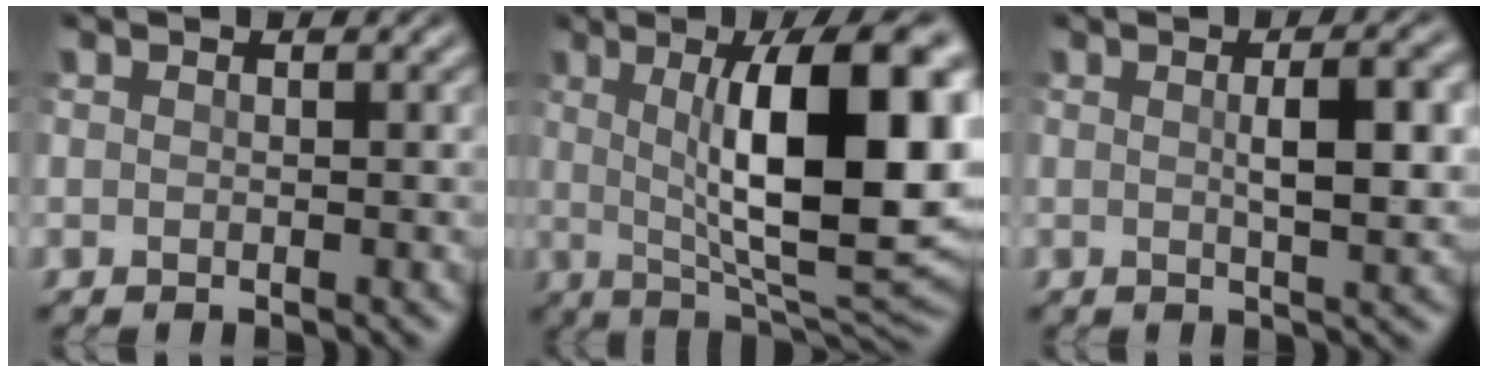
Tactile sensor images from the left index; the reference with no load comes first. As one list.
[{"total": 13.9, "force": [1.7, 4.2, 13.2], "torque": [-0.171, 0.002, 0.023]}, {"total": 5.2, "force": [0.6, 1.3, 5.0], "torque": [-0.068, 0.007, 0.009]}]